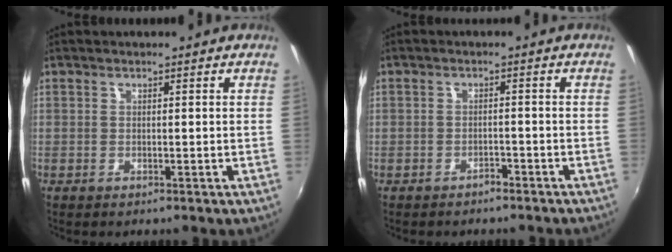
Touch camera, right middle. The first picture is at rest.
{"total": 2.5, "force": [-1.9, 1.6, 0.0], "torque": [-0.004, 0.014, -0.022]}